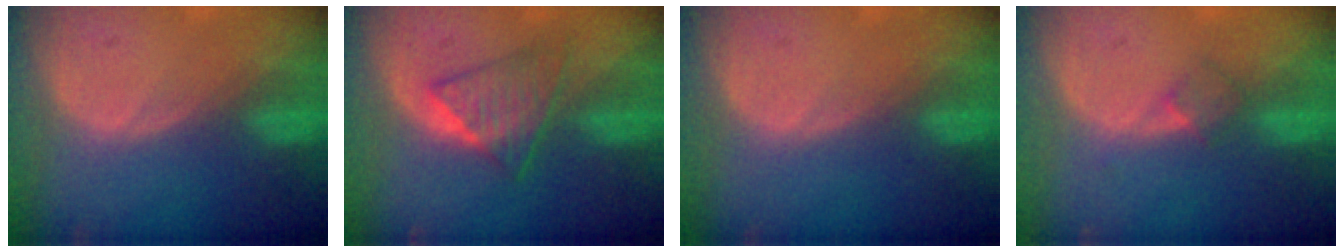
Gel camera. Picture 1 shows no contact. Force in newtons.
{"total": 6.0, "press": 5.6, "slide": 1.9}
{"total": 0.0}
{"total": 2.3, "press": 2.0, "slide": 1.1}